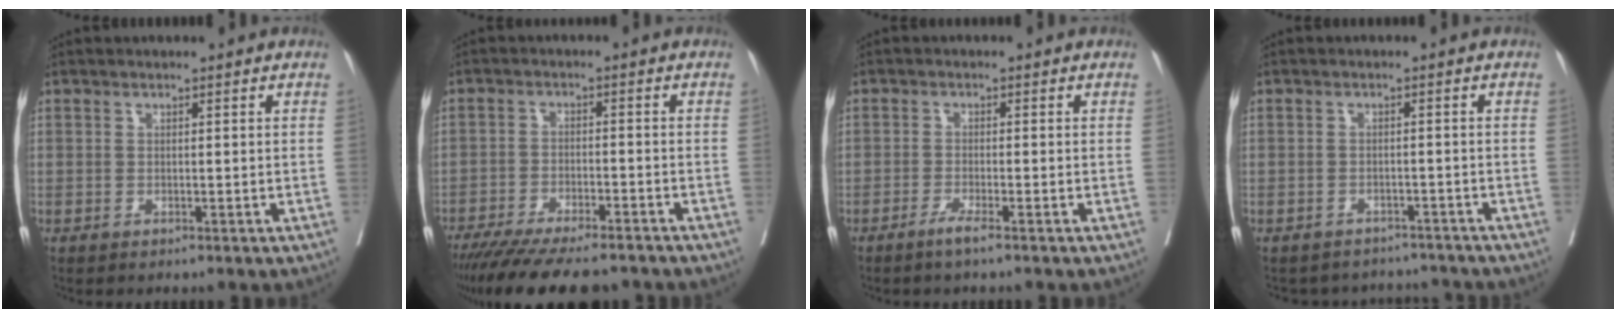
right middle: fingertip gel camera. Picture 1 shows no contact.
{"total": 15.0, "force": [-12.8, 2.6, 7.4], "torque": [-0.126, -0.027, -0.192]}
{"total": 2.1, "force": [-1.5, -0.3, 1.4], "torque": [-0.031, -0.003, -0.032]}
{"total": 6.7, "force": [-6.4, 2.2, -0.2], "torque": [0.006, 0.020, -0.074]}